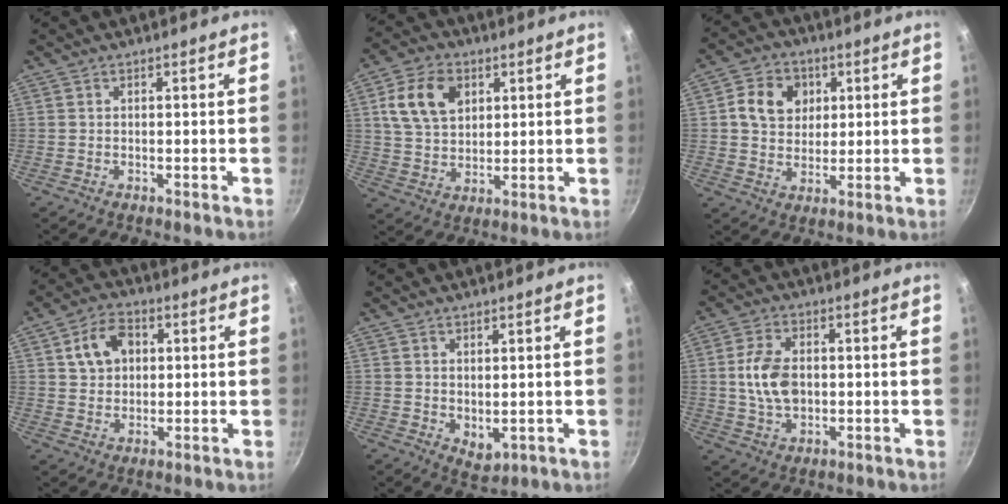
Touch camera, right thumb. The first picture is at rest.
{"total": 11.4, "force": [4.0, 7.9, 7.2], "torque": [-0.113, -0.003, 0.075]}
{"total": 9.8, "force": [2.4, 8.0, 5.1], "torque": [-0.055, -0.003, 0.039]}
{"total": 8.2, "force": [2.3, 6.0, 5.1], "torque": [-0.067, 0.003, 0.037]}
{"total": 3.3, "force": [0.1, 2.0, 2.6], "torque": [-0.036, -0.009, 0.016]}
{"total": 7.7, "force": [0.2, 5.1, 5.7], "torque": [-0.100, 0.004, 0.006]}